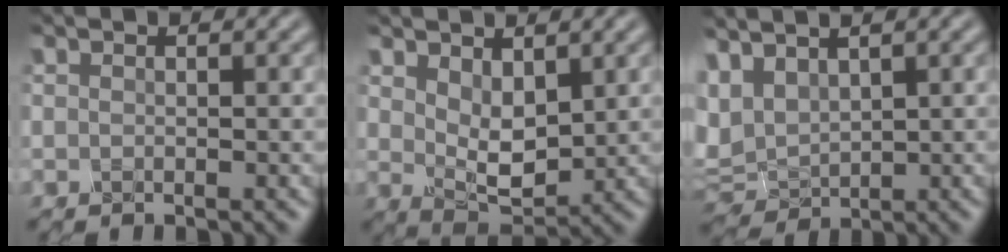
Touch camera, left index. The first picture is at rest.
{"total": 3.5, "force": [1.1, 1.9, 2.7], "torque": [-0.064, -0.008, 0.037]}
{"total": 4.1, "force": [2.0, 2.4, 2.7], "torque": [-0.085, 0.009, 0.047]}